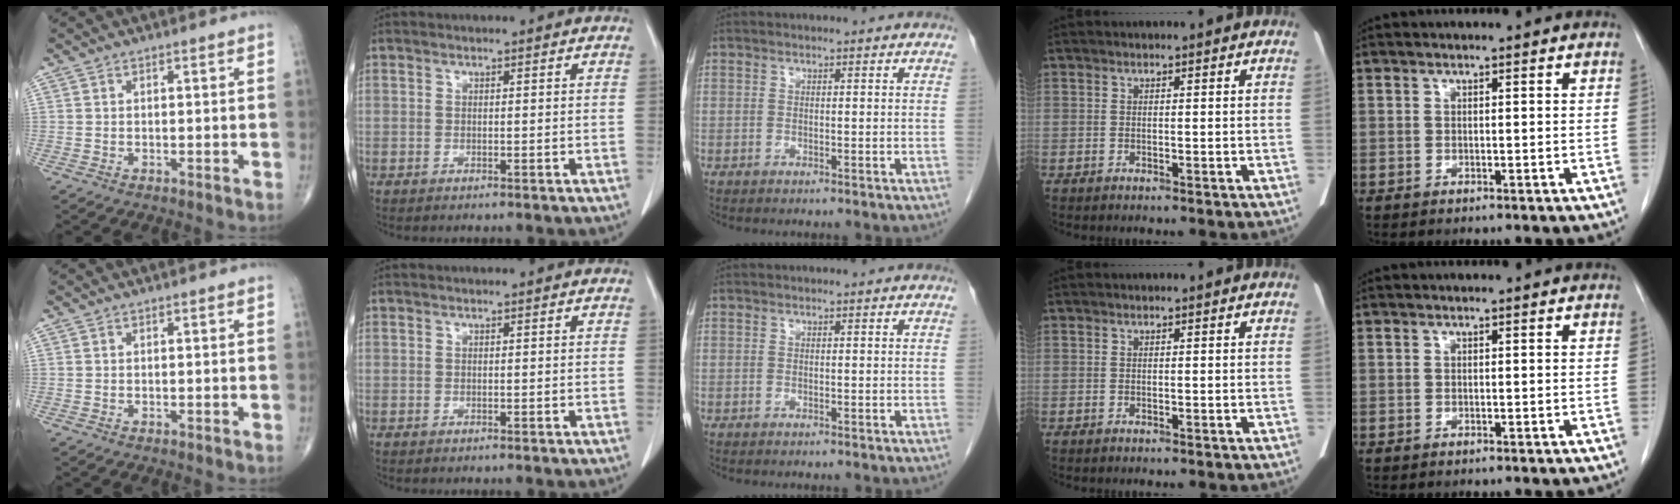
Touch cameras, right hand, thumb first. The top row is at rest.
{}